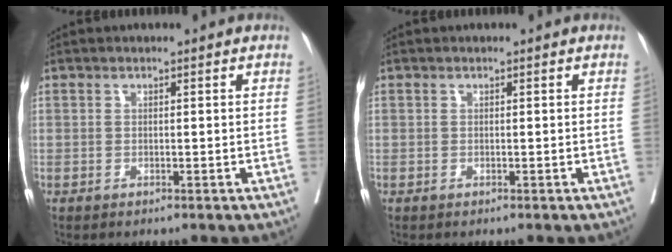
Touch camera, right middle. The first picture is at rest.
{"total": 0.0}